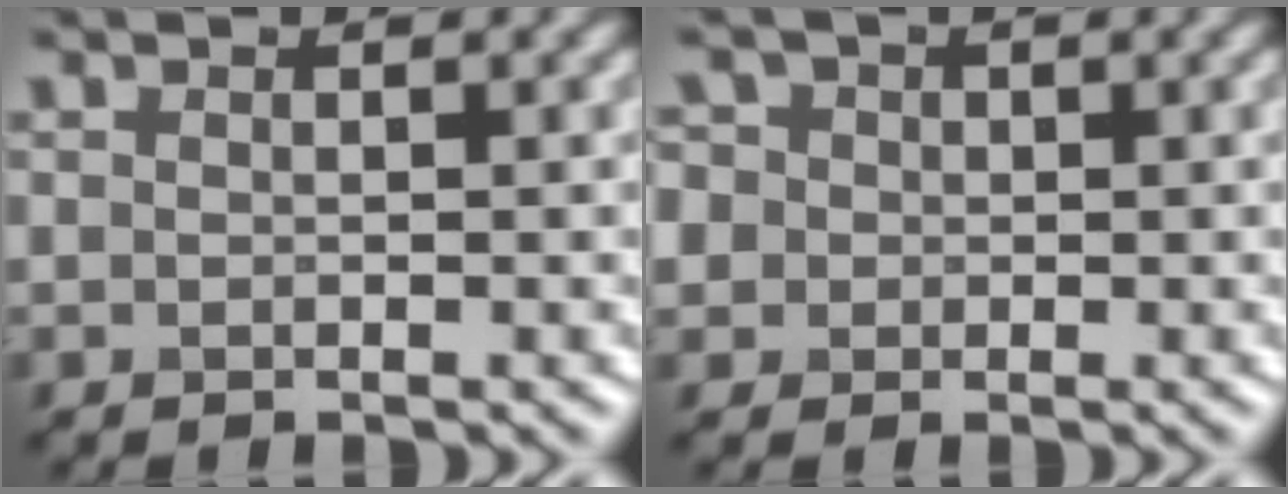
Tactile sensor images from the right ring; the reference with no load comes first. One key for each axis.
{"total": 5.9, "fx": 1.7, "fy": 5.2, "fz": 2.3, "tx": -0.049, "ty": 0.033, "tz": -0.002}